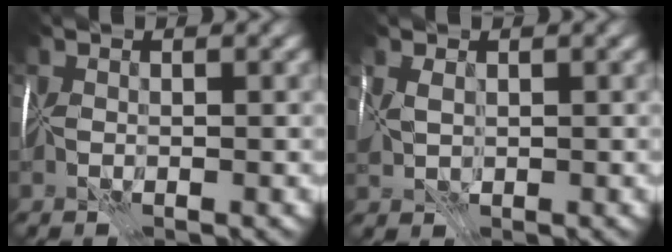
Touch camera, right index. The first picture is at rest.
{"total": 2.2, "force": [0.6, 1.2, 1.7], "torque": [-0.031, 0.002, 0.017]}